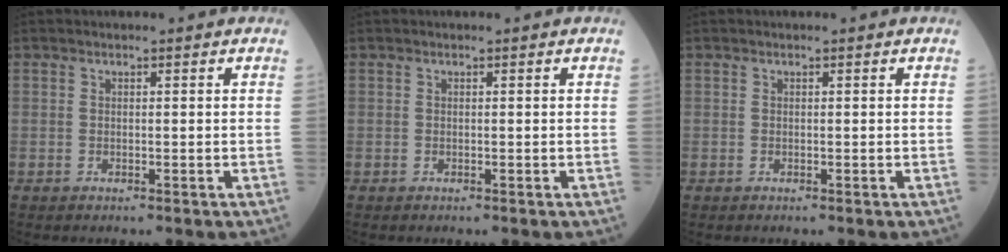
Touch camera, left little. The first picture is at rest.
{"total": 0.0}
{"total": 0.0}